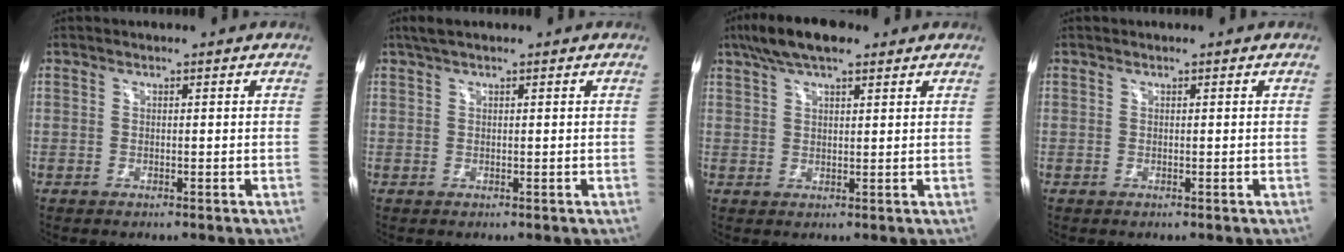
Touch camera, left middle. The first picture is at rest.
{"total": 2.6, "force": [1.9, 0.5, 1.7], "torque": [-0.034, 0.025, 0.036]}
{"total": 8.5, "force": [6.0, 2.4, 5.6], "torque": [-0.107, 0.028, 0.103]}
{"total": 0.0}